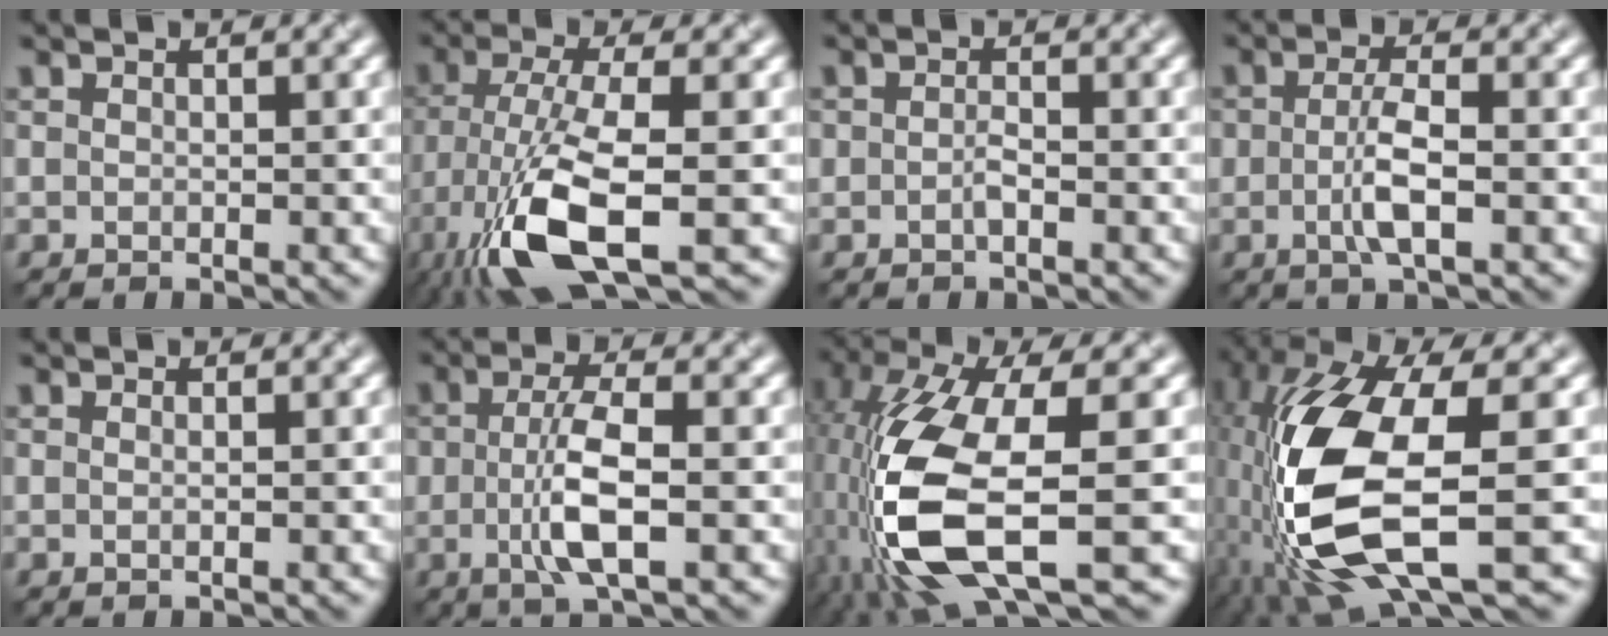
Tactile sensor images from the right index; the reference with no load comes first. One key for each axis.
{"total": 10.0, "fx": -4.6, "fy": 2.8, "fz": 8.4, "tx": -0.182, "ty": -0.009, "tz": -0.092}
{"total": 1.0, "fx": -0.5, "fy": 0.4, "fz": 0.8, "tx": -0.015, "ty": 0.001, "tz": -0.008}
{"total": 3.3, "fx": -0.6, "fy": 0.9, "fz": 3.1, "tx": -0.065, "ty": -0.001, "tz": -0.014}
{"total": 0.6, "fx": 0.1, "fy": 0.2, "fz": 0.5, "tx": -0.005, "ty": 0.001, "tz": -0.002}
{"total": 5.1, "fx": -0.6, "fy": 1.5, "fz": 4.8, "tx": -0.101, "ty": 0.001, "tz": -0.015}
{"total": 12.6, "fx": -3.6, "fy": 5.0, "fz": 11.0, "tx": -0.252, "ty": -0.027, "tz": -0.067}
{"total": 13.8, "fx": -2.6, "fy": 5.4, "fz": 12.4, "tx": -0.278, "ty": -0.024, "tz": -0.044}